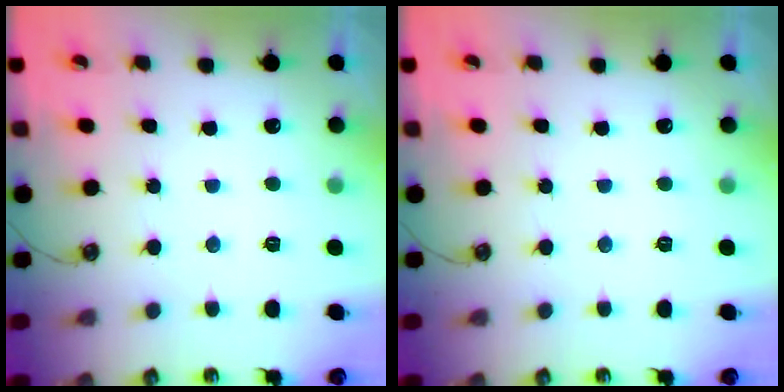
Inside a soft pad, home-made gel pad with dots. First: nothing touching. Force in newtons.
{"total": 0.0}